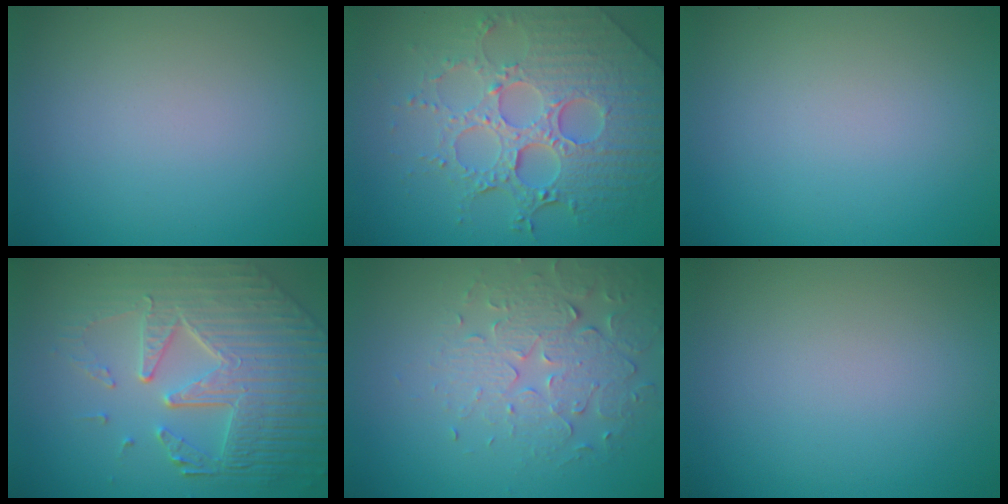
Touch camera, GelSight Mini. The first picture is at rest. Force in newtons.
{"total": 8.3, "press": 6.0, "slide": 5.7}
{"total": 0.0}
{"total": 8.8, "press": 6.0, "slide": 6.4}
{"total": 4.0, "press": 3.5, "slide": 1.8}
{"total": 0.0}